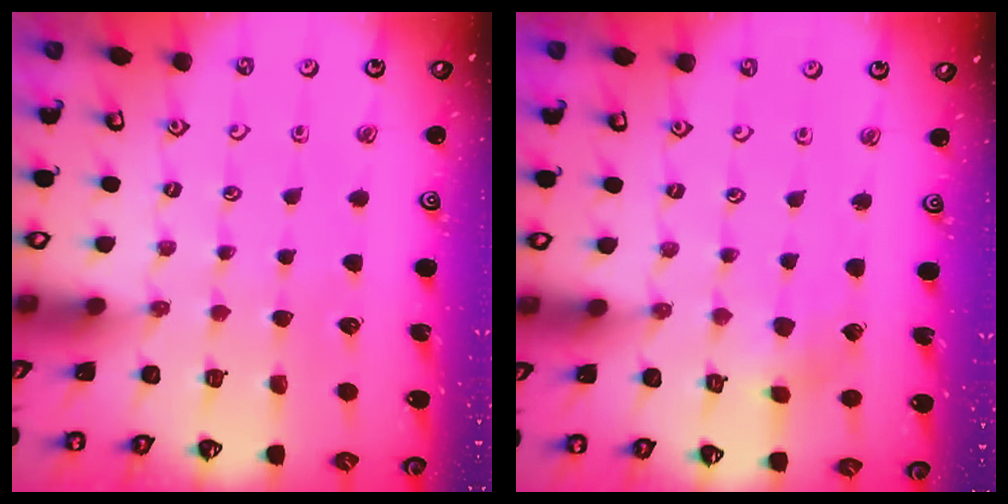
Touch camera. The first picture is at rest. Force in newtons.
{"total": 2.1, "press": 2.1, "slide": 0.1}